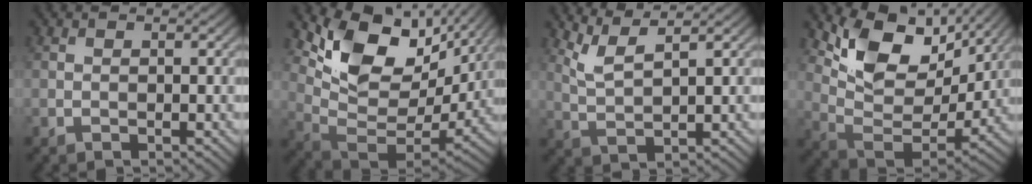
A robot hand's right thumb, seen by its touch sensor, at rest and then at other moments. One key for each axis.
{"total": 13.6, "fx": 6.3, "fy": 7.8, "fz": 9.3, "tx": -0.178, "ty": -0.011, "tz": 0.128}
{"total": 4.2, "fx": 3.1, "fy": 0.7, "fz": 2.7, "tx": -0.062, "ty": 0.000, "tz": 0.072}
{"total": 11.7, "fx": 6.3, "fy": 6.1, "fz": 7.6, "tx": -0.162, "ty": -0.013, "tz": 0.122}